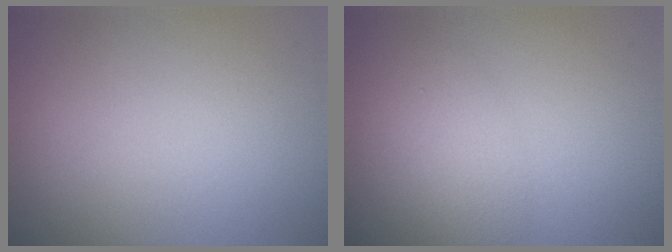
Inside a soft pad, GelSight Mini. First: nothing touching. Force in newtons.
{"total": 2.3, "press": 2.3, "slide": 0.0}